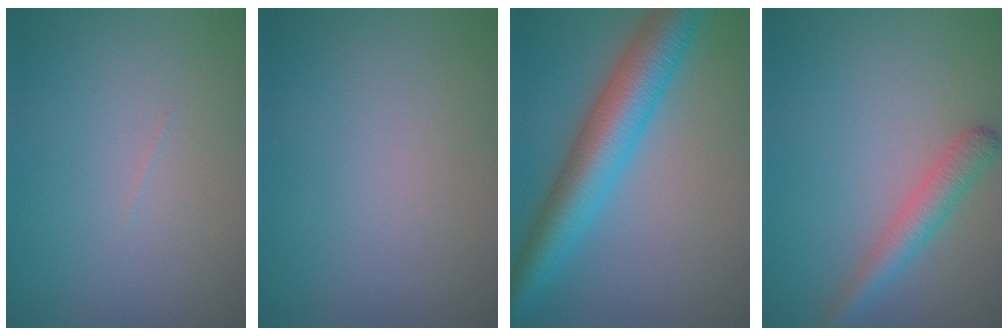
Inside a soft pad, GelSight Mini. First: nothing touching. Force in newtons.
{"total": 0.0}
{"total": 7.5, "press": 7.5, "slide": 0.1}
{"total": 2.8, "press": 2.8, "slide": 0.1}